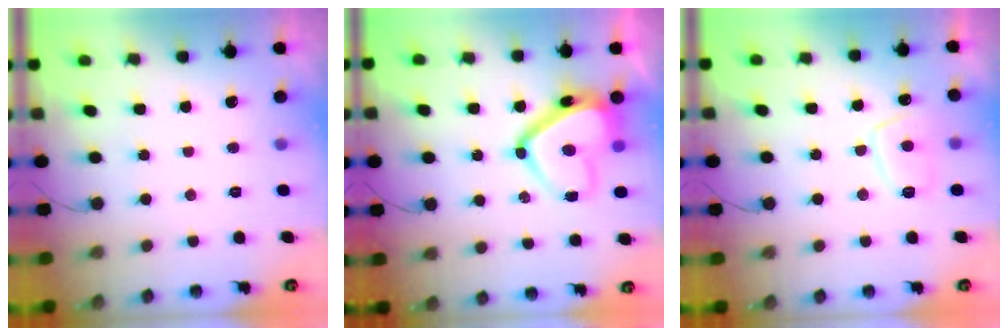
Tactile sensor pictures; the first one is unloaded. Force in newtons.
{"total": 15.3, "press": 15.2, "slide": 1.8}
{"total": 7.4, "press": 7.4, "slide": 1.0}